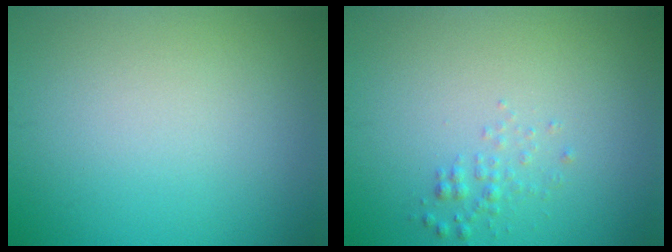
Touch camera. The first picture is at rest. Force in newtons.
{"total": 1.1, "press": 1.1, "slide": 0.0}